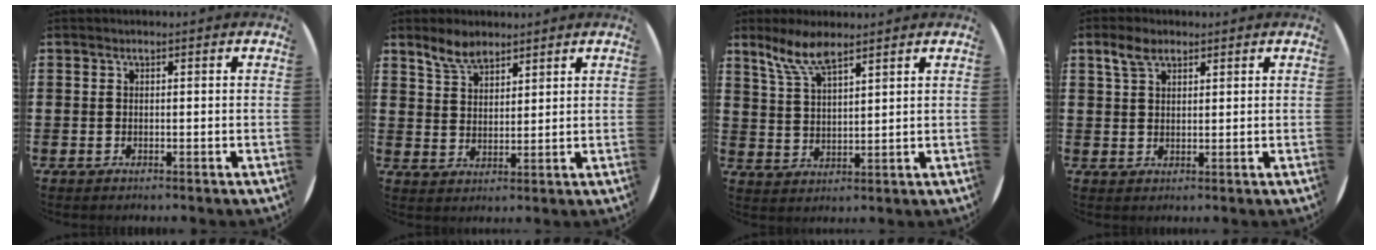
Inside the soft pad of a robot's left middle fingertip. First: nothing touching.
{"total": 4.6, "force": [3.9, 1.9, 1.5], "torque": [-0.038, -0.003, 0.074]}
{"total": 6.2, "force": [4.8, 1.6, 3.7], "torque": [-0.083, -0.006, 0.086]}
{"total": 3.4, "force": [2.5, 1.6, 1.8], "torque": [-0.030, 0.003, 0.043]}